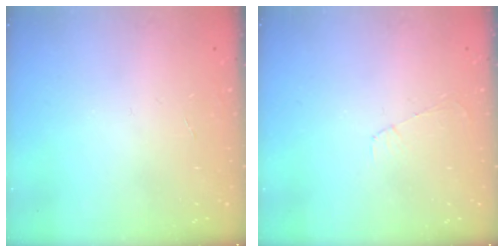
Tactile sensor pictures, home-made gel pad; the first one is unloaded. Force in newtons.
{"total": 3.0, "press": 3.0, "slide": 0.4}